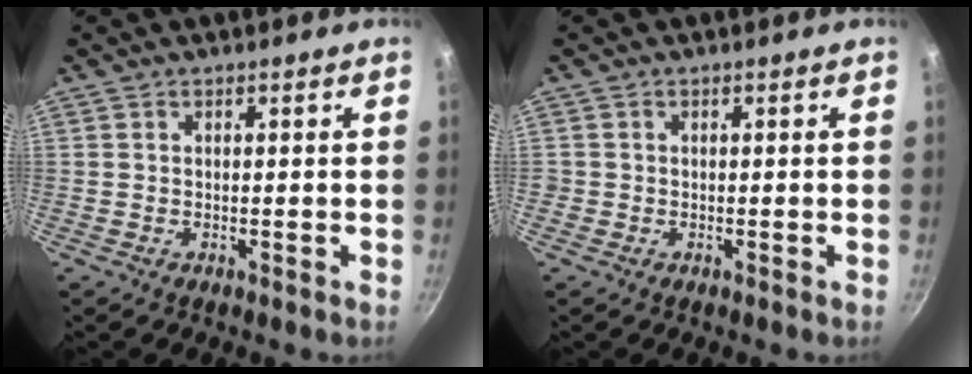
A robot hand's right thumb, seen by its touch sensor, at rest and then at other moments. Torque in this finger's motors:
{"motor_torque": [0.19, 0.12, 0.22, -0.07, 0.02]}